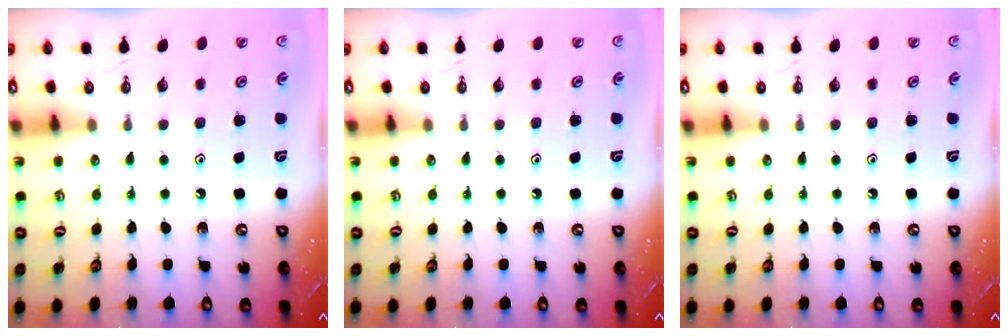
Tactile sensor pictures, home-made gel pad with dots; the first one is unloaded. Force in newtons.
{"total": 0.0}
{"total": 0.0}